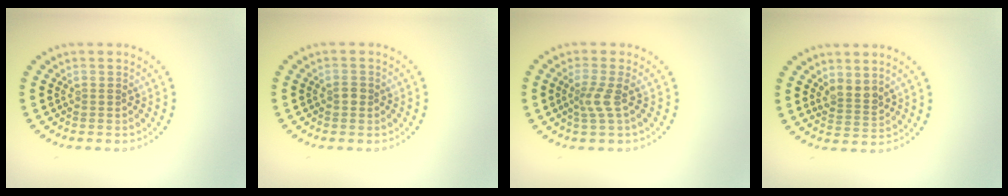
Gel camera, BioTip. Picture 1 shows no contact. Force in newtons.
{"total": 0.9, "press": 0.9, "slide": 0.2}
{"total": 2.1, "press": 1.4, "slide": 1.5}
{"total": 2.1, "press": 1.7, "slide": 1.1}